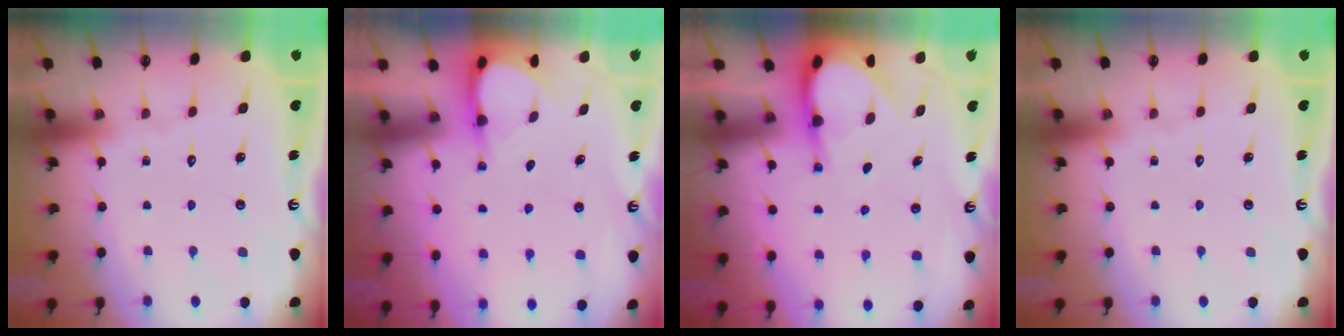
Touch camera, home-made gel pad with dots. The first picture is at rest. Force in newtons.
{"total": 3.9, "press": 3.9, "slide": 0.2}
{"total": 5.8, "press": 5.8, "slide": 0.8}
{"total": 0.0}